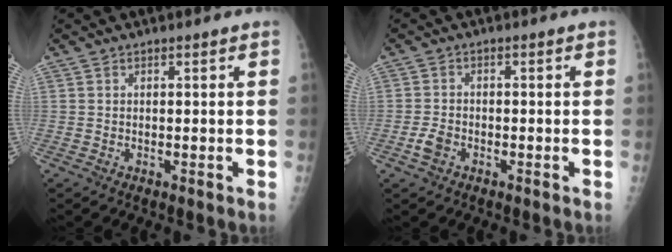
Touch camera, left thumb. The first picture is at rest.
{"total": 2.9, "force": [-1.6, 1.9, 1.5], "torque": [-0.031, 0.007, -0.027]}